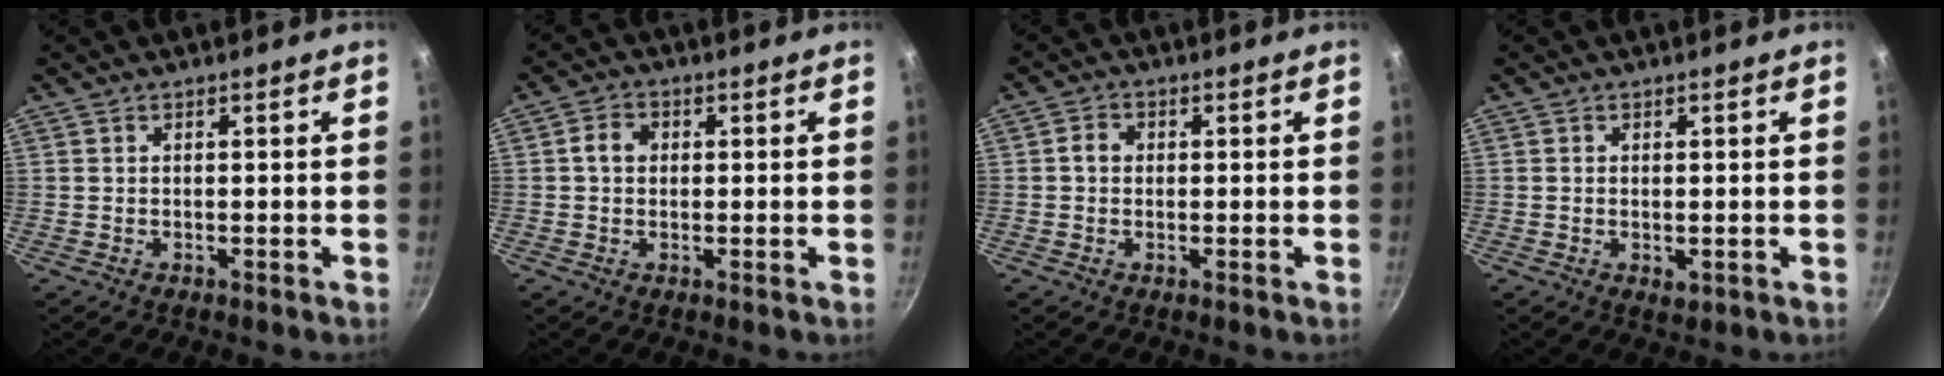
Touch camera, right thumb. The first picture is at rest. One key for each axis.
{"total": 3.6, "fx": 0.4, "fy": 2.8, "fz": 2.2, "tx": -0.030, "ty": 0.009, "tz": 0.000}
{"total": 2.5, "fx": 0.2, "fy": 2.1, "fz": 1.4, "tx": -0.018, "ty": 0.008, "tz": -0.002}
{"total": 1.2, "fx": -0.2, "fy": 0.7, "fz": 1.0, "tx": -0.015, "ty": -0.006, "tz": -0.003}